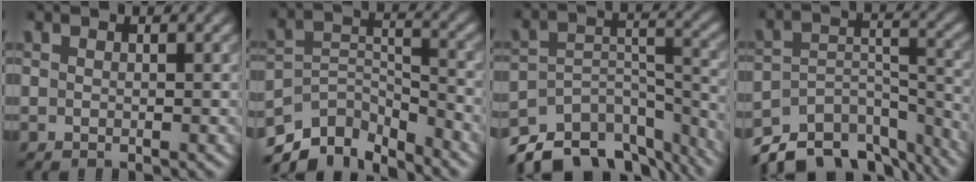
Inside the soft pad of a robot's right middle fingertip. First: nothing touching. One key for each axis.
{"total": 7.8, "fx": -6.3, "fy": 3.3, "fz": 3.0, "tx": -0.046, "ty": -0.011, "tz": -0.118}
{"total": 11.9, "fx": -10.1, "fy": 5.0, "fz": 3.7, "tx": -0.060, "ty": -0.002, "tz": -0.142}
{"total": 10.9, "fx": -9.5, "fy": 4.2, "fz": 3.6, "tx": -0.059, "ty": -0.003, "tz": -0.136}